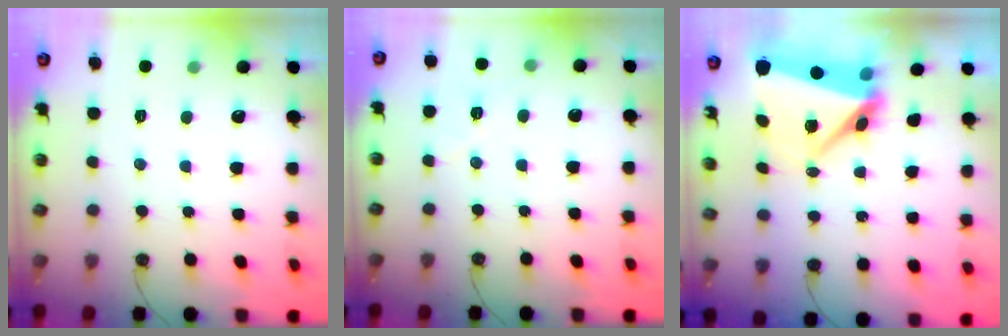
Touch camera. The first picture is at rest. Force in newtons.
{"total": 5.7, "press": 5.1, "slide": 2.4}
{"total": 8.5, "press": 8.3, "slide": 1.8}